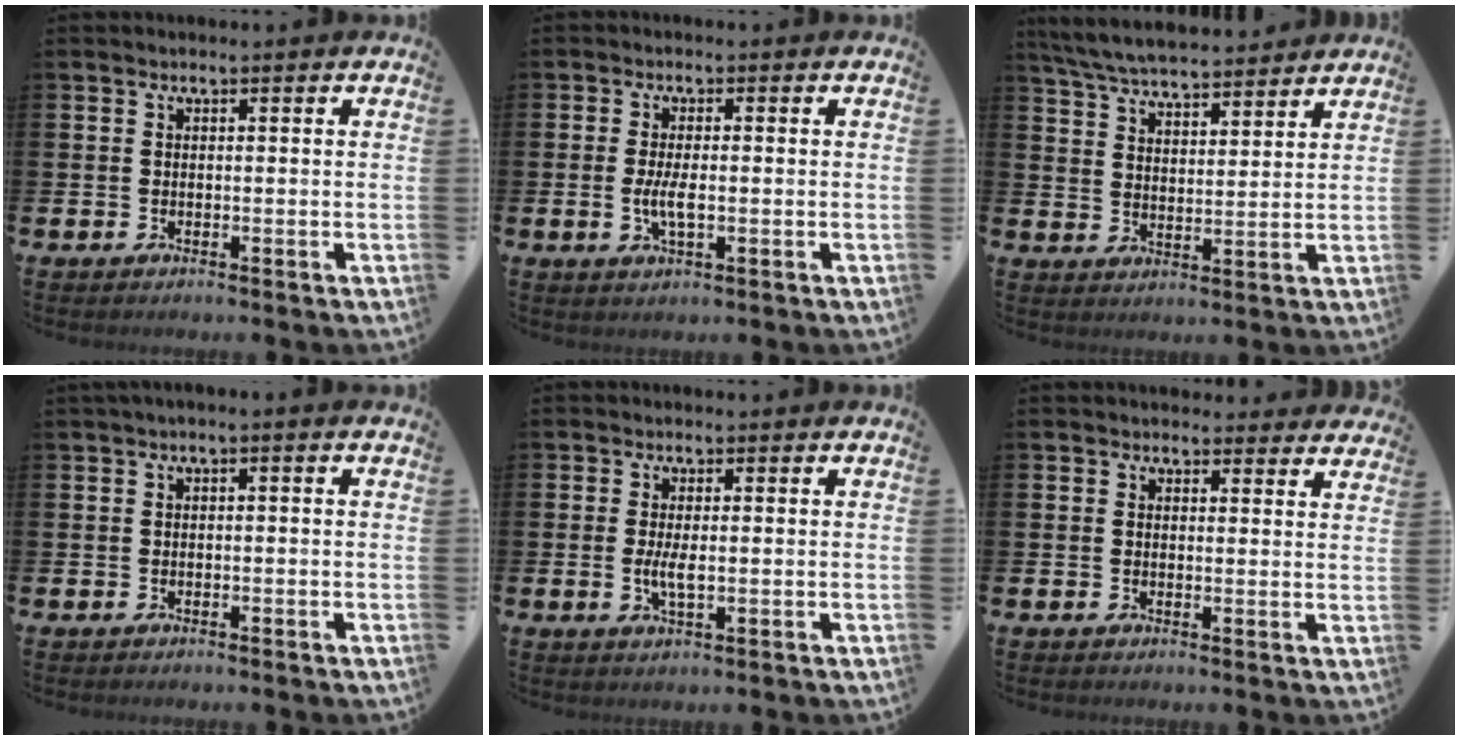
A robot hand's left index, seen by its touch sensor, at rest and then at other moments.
{"total": 3.1, "force": [-0.4, 1.1, 2.9], "torque": [-0.050, -0.001, -0.008]}
{"total": 6.5, "force": [6.3, 0.6, 1.2], "torque": [-0.052, -0.034, 0.115]}
{"total": 0.7, "force": [-0.4, 0.1, 0.6], "torque": [-0.011, 0.000, -0.006]}
{"total": 2.7, "force": [-0.1, 0.9, 2.5], "torque": [-0.046, 0.000, -0.003]}
{"total": 2.2, "force": [2.2, 0.6, -0.2], "torque": [0.013, -0.013, 0.037]}